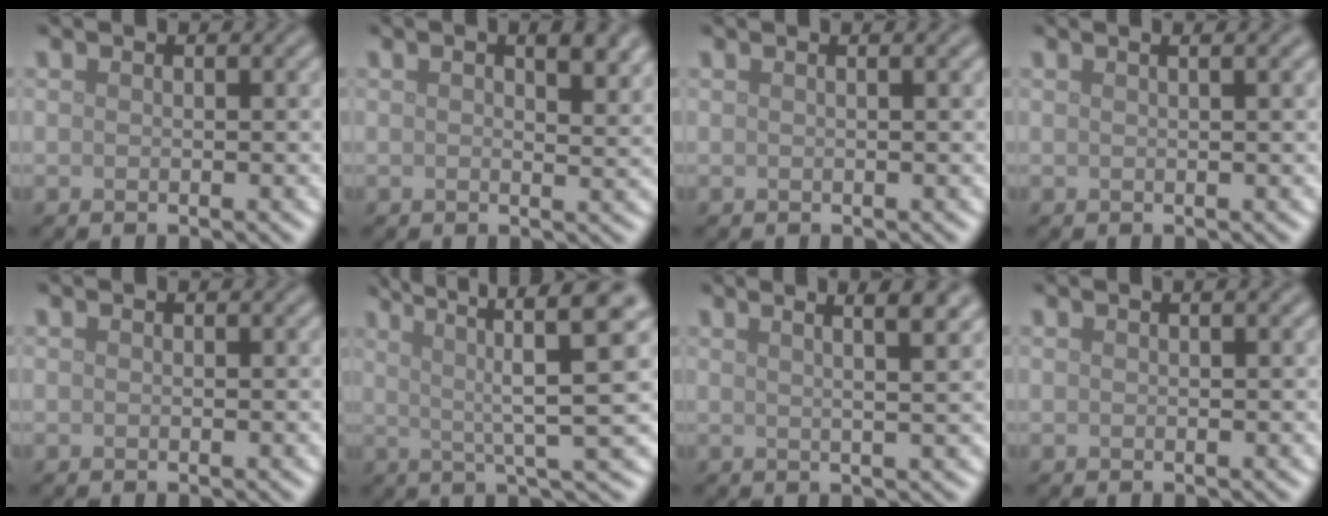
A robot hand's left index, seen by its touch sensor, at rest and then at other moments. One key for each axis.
{"total": 3.7, "fx": 1.6, "fy": 1.1, "fz": 3.1, "tx": -0.044, "ty": 0.001, "tz": 0.023}
{"total": 1.7, "fx": 0.6, "fy": 0.7, "fz": 1.4, "tx": -0.013, "ty": 0.004, "tz": -0.008}
{"total": 2.7, "fx": 1.2, "fy": 1.2, "fz": 2.1, "tx": -0.013, "ty": 0.007, "tz": -0.008}
{"total": 0.0}
{"total": 8.4, "fx": 2.8, "fy": 1.3, "fz": 7.9, "tx": -0.120, "ty": 0.018, "tz": 0.049}
{"total": 7.2, "fx": 3.7, "fy": 2.7, "fz": 5.5, "tx": -0.048, "ty": 0.045, "tz": 0.022}
{"total": 1.1, "fx": 0.4, "fy": 0.3, "fz": 0.9, "tx": -0.008, "ty": 0.007, "tz": 0.005}